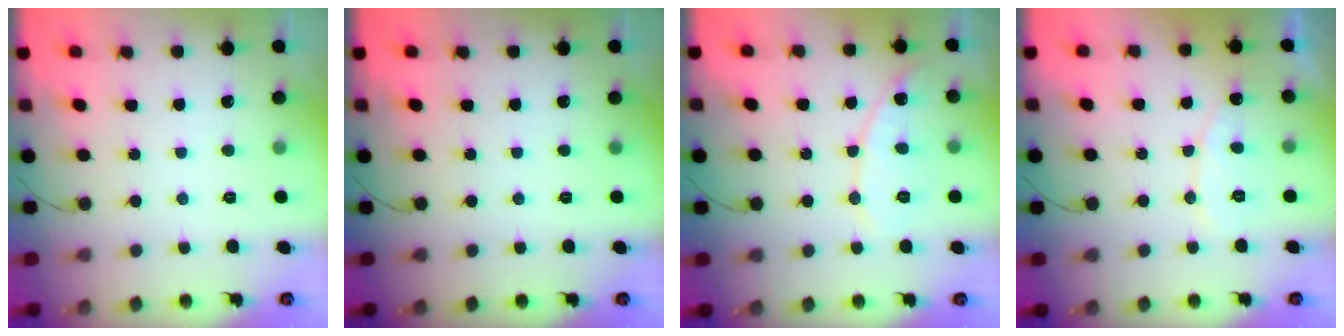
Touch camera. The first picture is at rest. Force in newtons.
{"total": 0.0}
{"total": 9.2, "press": 9.2, "slide": 0.9}
{"total": 6.4, "press": 6.4, "slide": 0.5}